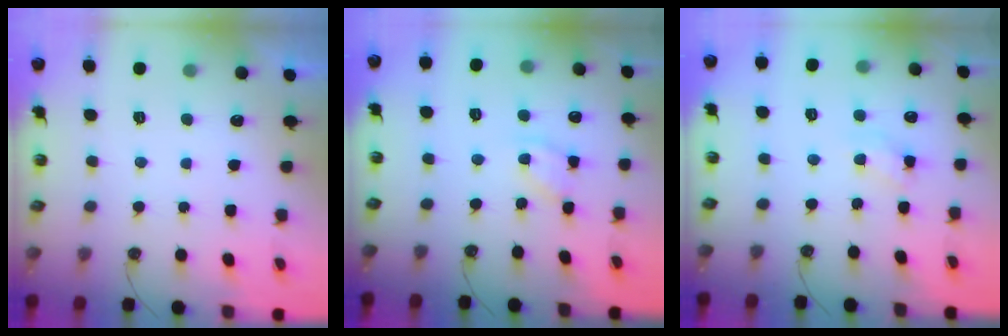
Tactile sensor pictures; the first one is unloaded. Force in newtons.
{"total": 5.7, "press": 5.7, "slide": 0.4}
{"total": 7.8, "press": 7.8, "slide": 0.6}